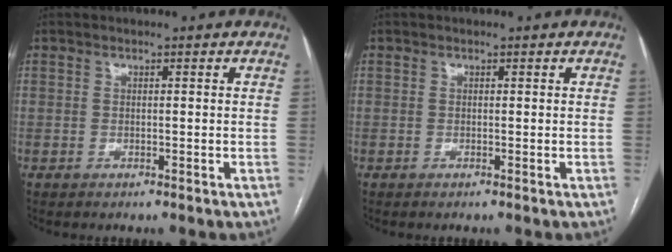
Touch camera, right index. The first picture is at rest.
{"total": 0.0}